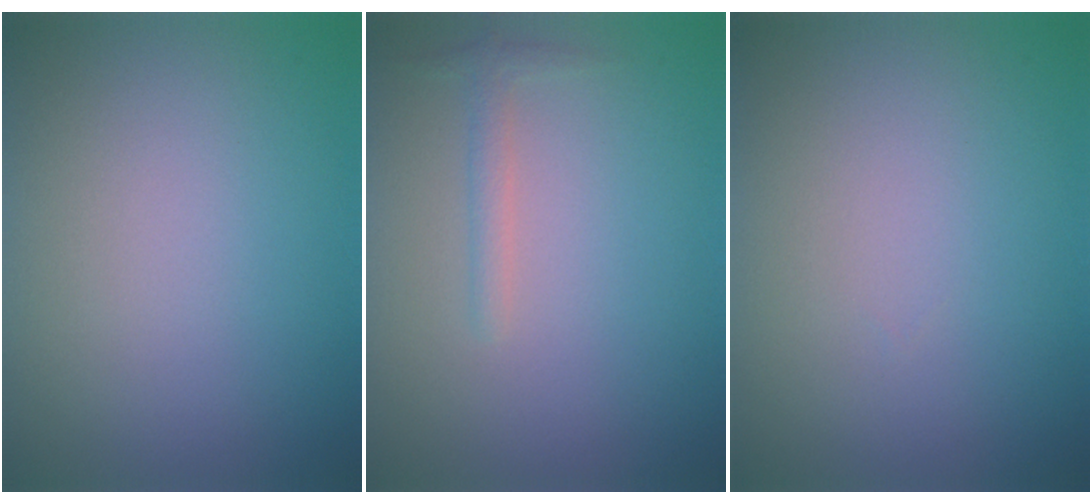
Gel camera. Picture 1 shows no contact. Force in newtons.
{"total": 1.2, "press": 1.2, "slide": 0.0}
{"total": 0.0}